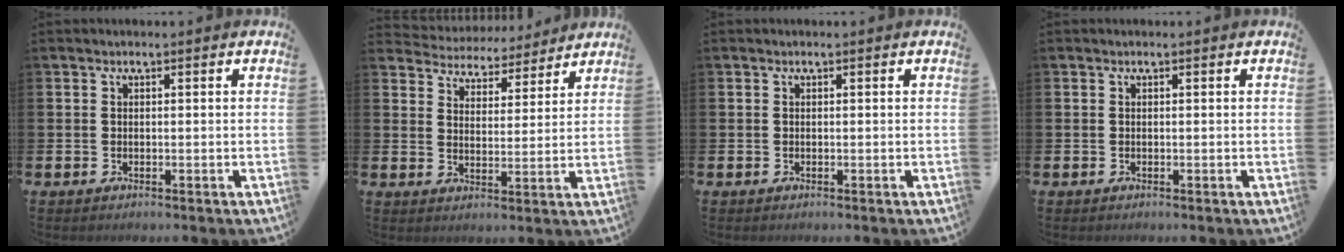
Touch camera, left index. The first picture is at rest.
{"total": 4.3, "force": [4.1, 1.3, -0.4], "torque": [-0.012, -0.037, 0.068]}
{"total": 0.0}
{"total": 0.0}